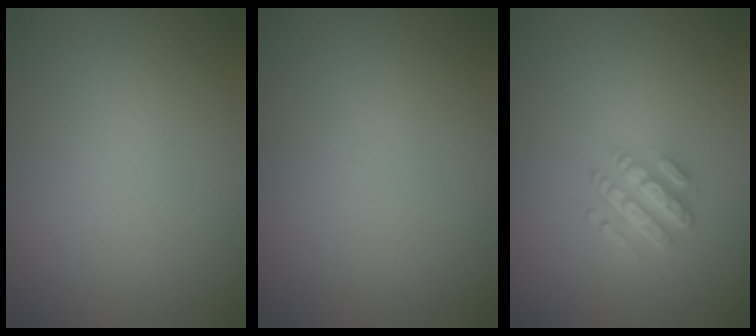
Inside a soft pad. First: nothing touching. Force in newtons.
{"total": 0.0}
{"total": 4.2, "press": 3.1, "slide": 2.9}